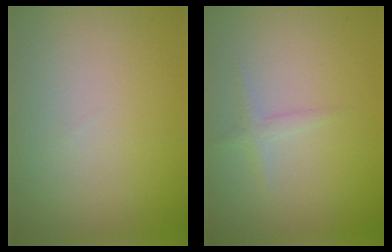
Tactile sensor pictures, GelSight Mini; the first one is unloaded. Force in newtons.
{"total": 1.1, "press": 1.1, "slide": 0.1}